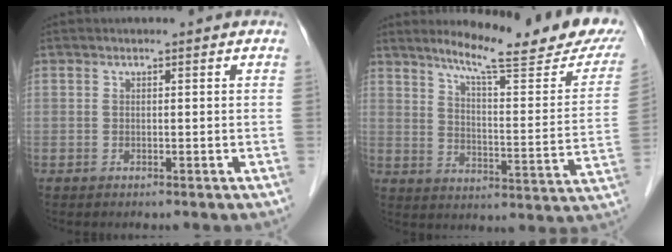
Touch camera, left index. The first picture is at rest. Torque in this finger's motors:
{"motor_torque": [-0.62, -0.83, 0.27, 0.03]}